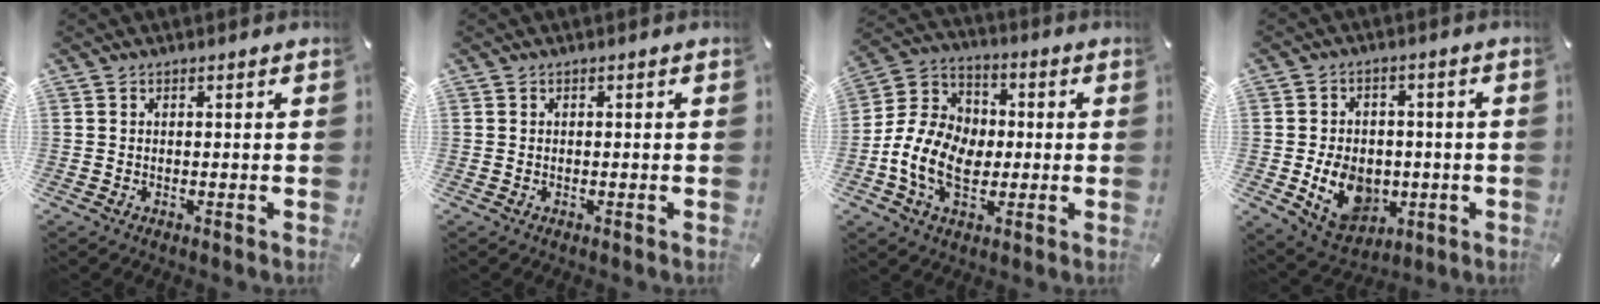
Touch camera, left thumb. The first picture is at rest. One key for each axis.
{"total": 0.0}
{"total": 13.1, "fx": -2.5, "fy": 10.0, "fz": 8.0, "tx": -0.189, "ty": 0.020, "tz": -0.041}
{"total": 12.4, "fx": -2.8, "fy": 9.6, "fz": 7.2, "tx": -0.126, "ty": 0.009, "tz": -0.046}